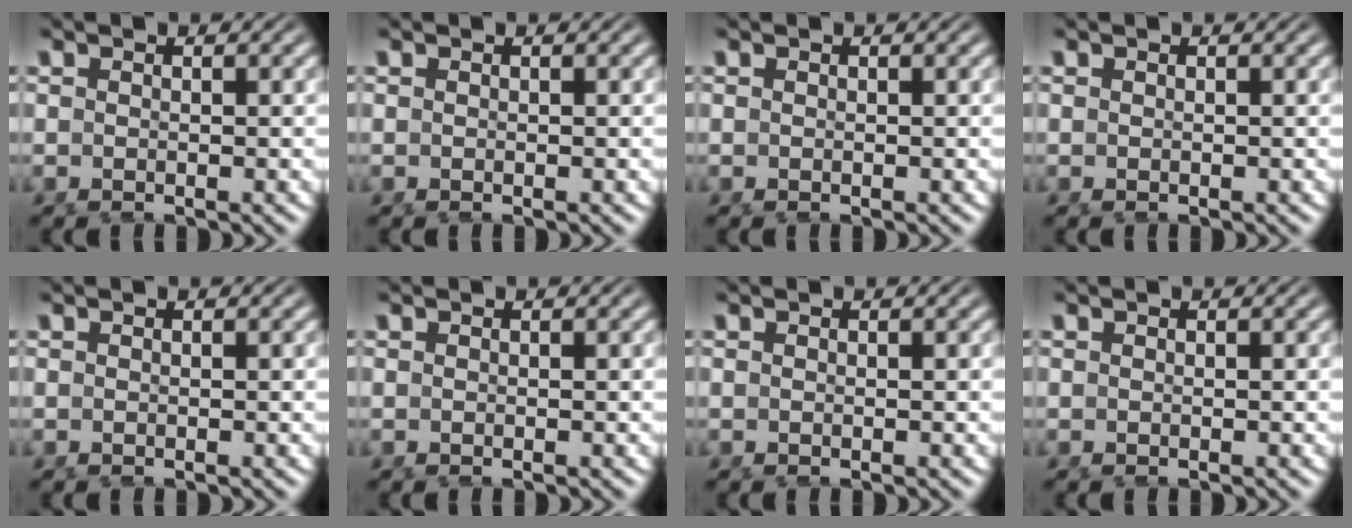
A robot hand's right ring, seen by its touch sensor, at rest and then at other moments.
{"total": 0.0}
{"total": 0.0}
{"total": 0.0}
{"total": 0.0}
{"total": 0.0}
{"total": 0.0}
{"total": 0.0}